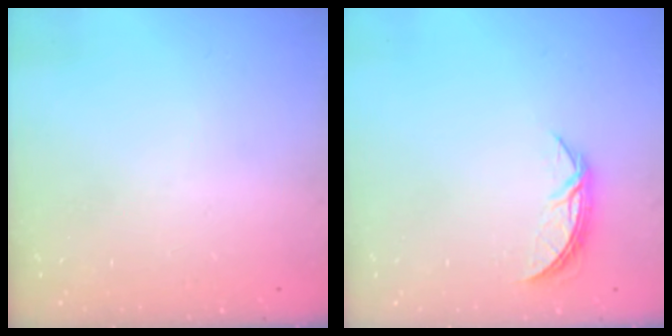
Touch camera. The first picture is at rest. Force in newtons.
{"total": 5.6, "press": 5.6, "slide": 0.5}